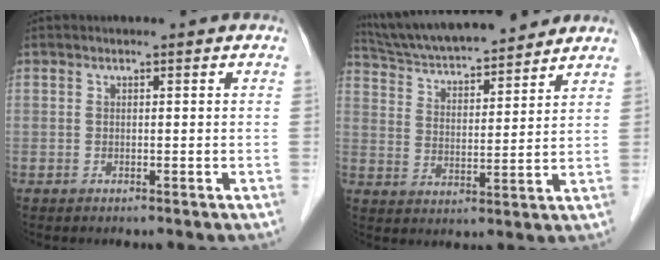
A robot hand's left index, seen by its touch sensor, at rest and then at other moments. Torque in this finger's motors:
{"motor_torque": [1.02, -1.11, 0.51, 0.14]}